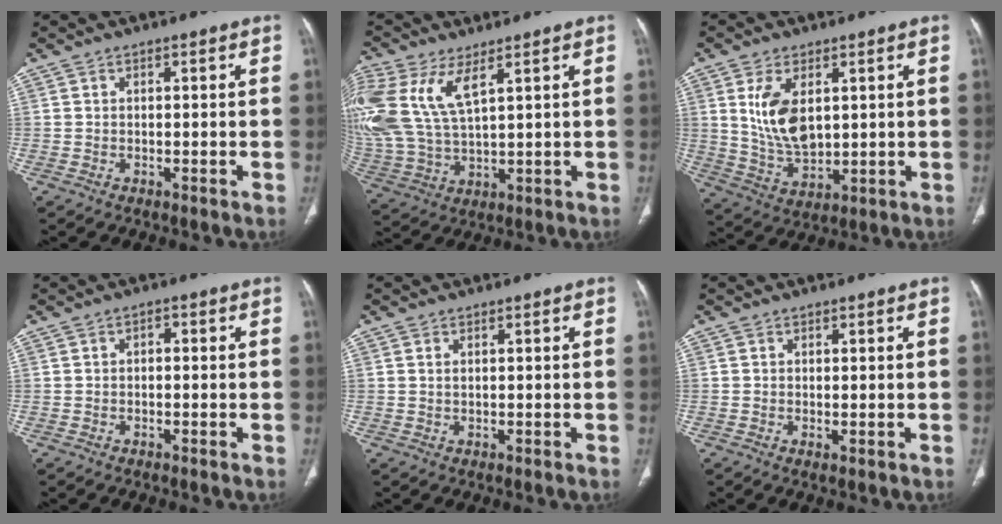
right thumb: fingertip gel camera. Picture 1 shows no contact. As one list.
[{"total": 16.5, "force": [7.1, 7.6, 12.9], "torque": [-0.315, -0.011, 0.150]}, {"total": 10.7, "force": [2.7, 6.0, 8.4], "torque": [-0.153, -0.018, 0.066]}, {"total": 1.2, "force": [0.0, 0.7, 1.0], "torque": [-0.013, 0.007, -0.004]}, {"total": 0.8, "force": [0.3, 0.3, 0.6], "torque": [-0.017, 0.003, 0.008]}, {"total": 0.9, "force": [-0.1, 0.4, 0.8], "torque": [-0.020, -0.005, 0.001]}]